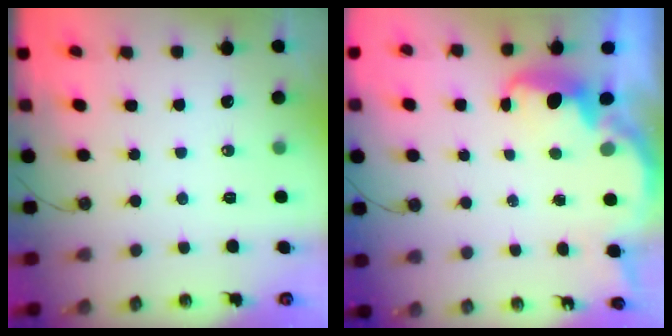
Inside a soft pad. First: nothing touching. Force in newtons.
{"total": 3.8, "press": 3.8, "slide": 0.4}